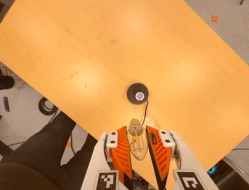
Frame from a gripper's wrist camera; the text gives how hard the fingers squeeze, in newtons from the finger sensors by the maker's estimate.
{"total": 13.3, "left": 13.8, "right": 12.8}